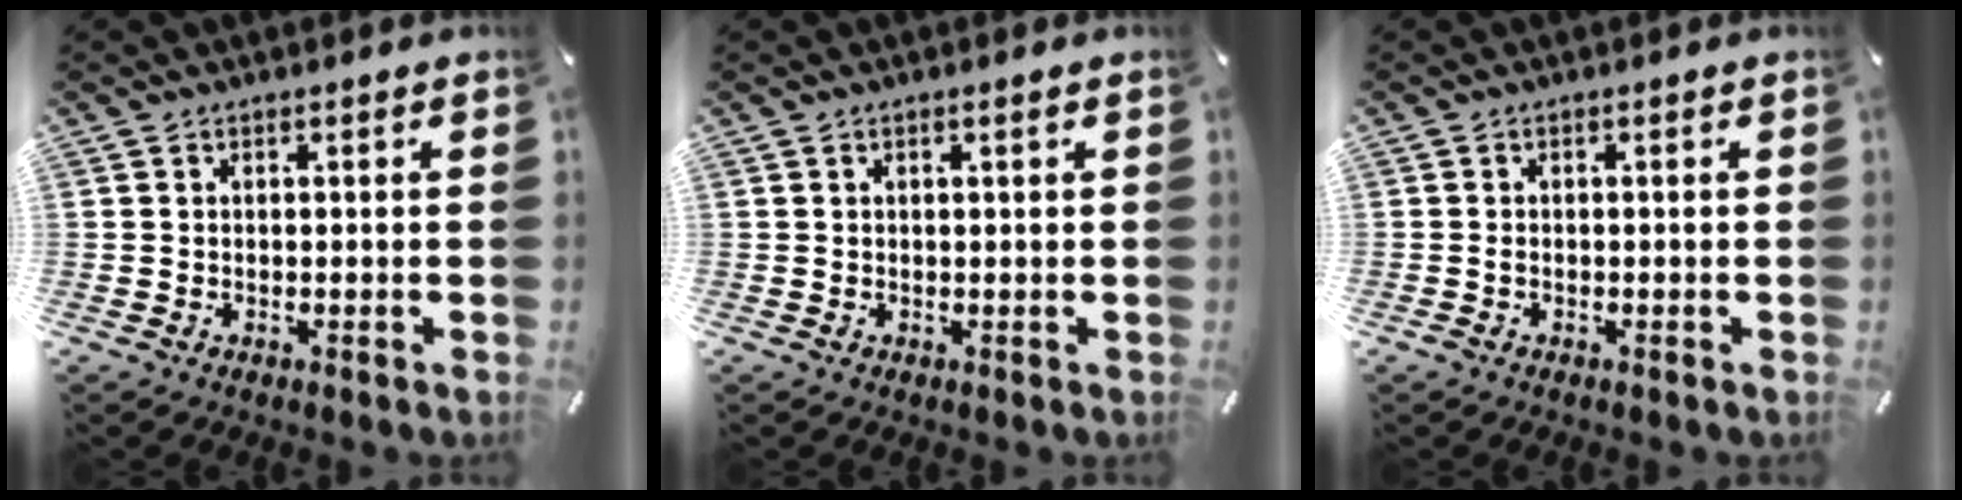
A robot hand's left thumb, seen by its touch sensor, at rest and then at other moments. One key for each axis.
{"total": 0.7, "fx": 0.3, "fy": 0.1, "fz": 0.7, "tx": -0.012, "ty": 0.000, "tz": 0.005}
{"total": 0.7, "fx": -0.5, "fy": 0.3, "fz": 0.3, "tx": -0.006, "ty": -0.002, "tz": -0.009}